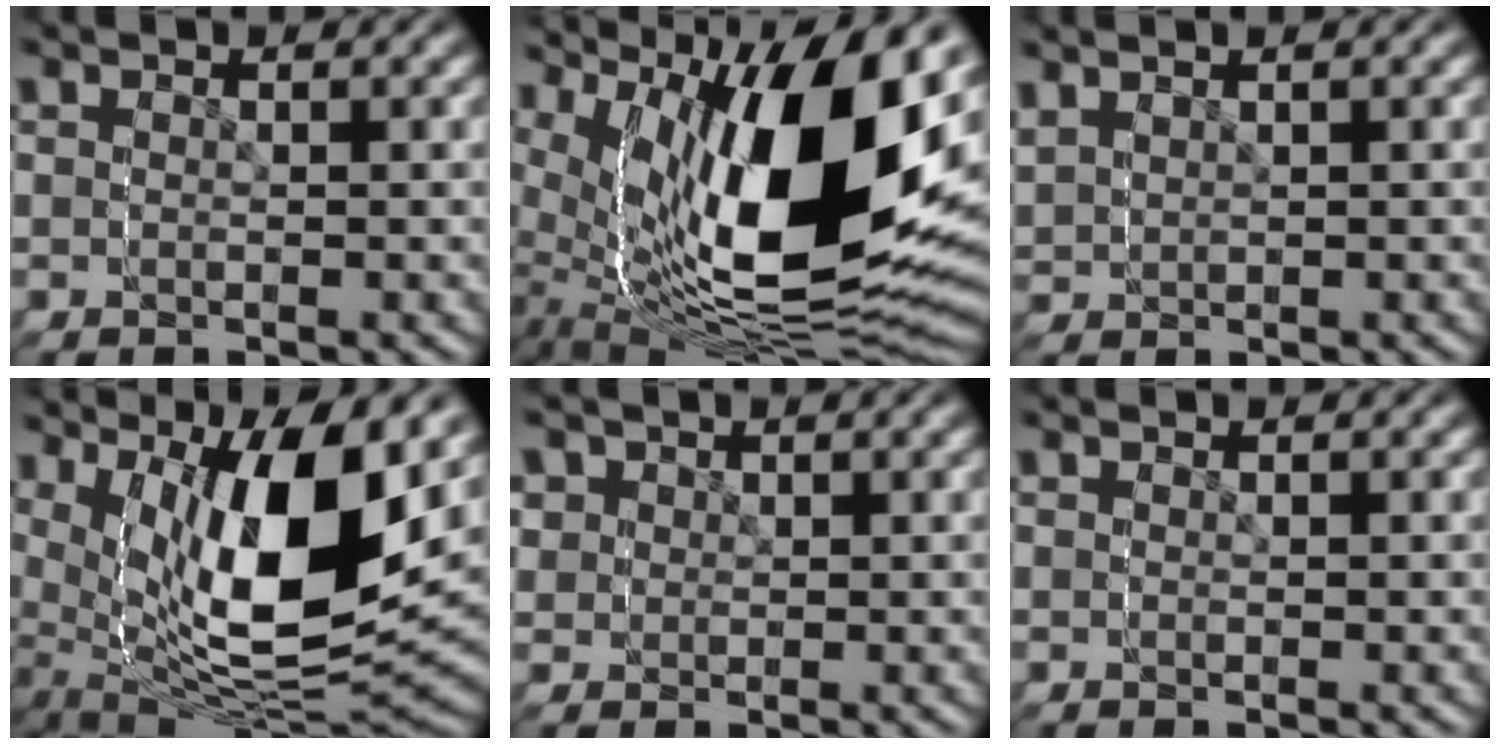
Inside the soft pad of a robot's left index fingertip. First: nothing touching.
{"total": 16.4, "force": [1.6, 10.1, 12.8], "torque": [-0.239, 0.000, 0.029]}
{"total": 1.8, "force": [0.9, 1.6, 0.0], "torque": [-0.021, -0.005, 0.021]}
{"total": 13.5, "force": [1.7, 9.2, 9.7], "torque": [-0.216, -0.020, 0.038]}
{"total": 4.2, "force": [1.3, 4.0, -0.2], "torque": [-0.011, -0.025, 0.025]}
{"total": 0.0}